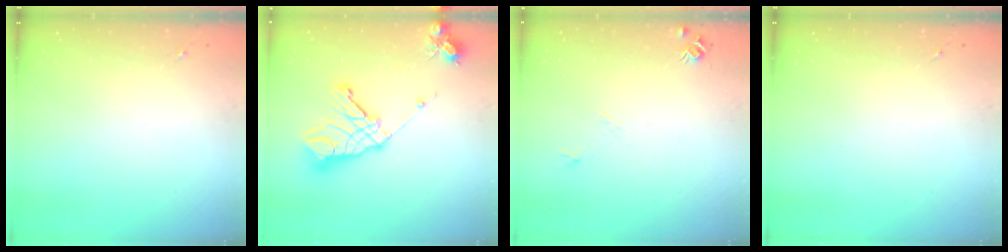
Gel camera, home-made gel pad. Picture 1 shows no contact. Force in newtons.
{"total": 19.8, "press": 19.6, "slide": 2.6}
{"total": 5.5, "press": 5.5, "slide": 0.7}
{"total": 0.0}